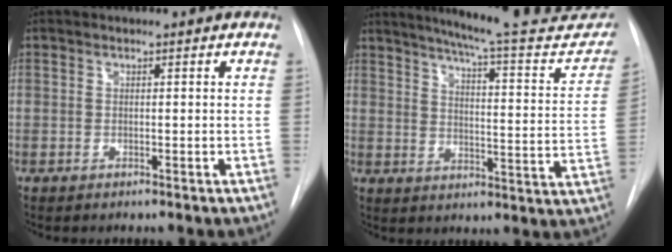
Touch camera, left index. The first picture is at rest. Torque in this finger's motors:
{"motor_torque": [0.94, -1.20, 0.09, 0.03]}